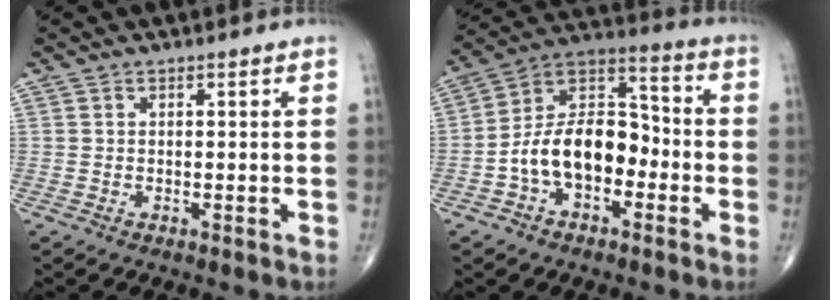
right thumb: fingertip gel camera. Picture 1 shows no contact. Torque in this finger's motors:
{"motor_torque": [1.46, 1.45, 1.16, -0.28, 0.21]}